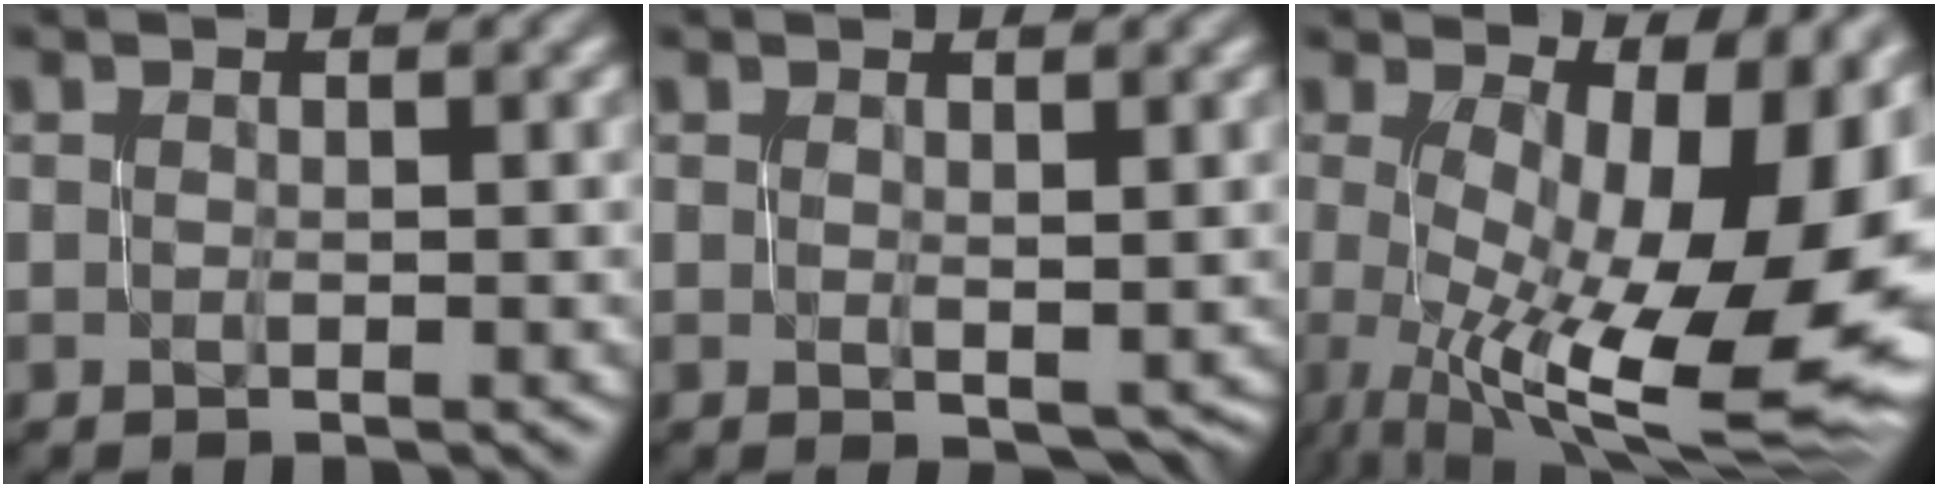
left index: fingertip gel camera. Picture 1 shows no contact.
{"total": 1.7, "force": [0.2, 0.9, 1.5], "torque": [-0.018, 0.001, 0.009]}
{"total": 14.9, "force": [-0.5, 6.2, 13.5], "torque": [-0.173, -0.014, 0.007]}